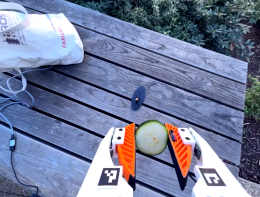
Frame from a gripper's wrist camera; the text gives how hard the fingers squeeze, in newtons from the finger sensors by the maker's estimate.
{"total": 11.3, "left": 11.4, "right": 11.2}